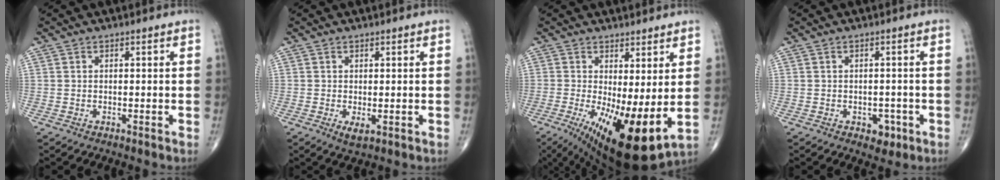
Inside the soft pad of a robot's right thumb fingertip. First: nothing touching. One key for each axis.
{"total": 2.1, "fx": -0.4, "fy": 0.9, "fz": 1.9, "tx": -0.031, "ty": -0.007, "tz": 0.000}
{"total": 14.7, "fx": -1.2, "fy": 4.7, "fz": 13.9, "tx": -0.236, "ty": -0.029, "tz": -0.002}
{"total": 3.2, "fx": -1.3, "fy": 2.2, "fz": 1.9, "tx": -0.005, "ty": 0.004, "tz": -0.013}